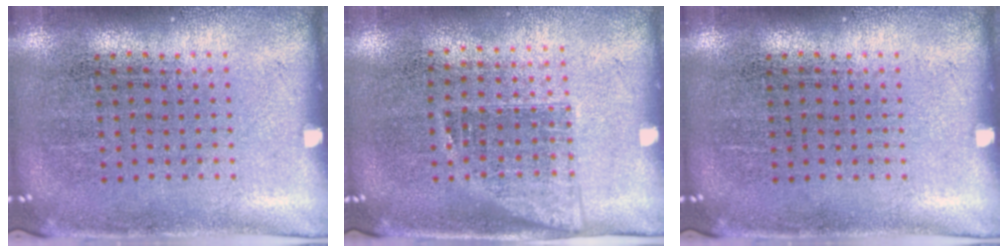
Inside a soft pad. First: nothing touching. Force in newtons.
{"total": 1.2, "press": 1.0, "slide": 0.7}
{"total": 0.0}